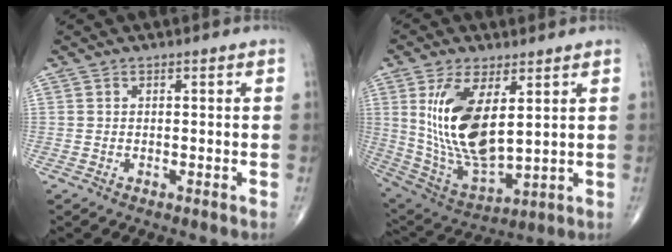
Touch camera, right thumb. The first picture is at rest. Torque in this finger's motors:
{"motor_torque": [-0.27, 2.97, 1.94, 0.84, 0.45]}